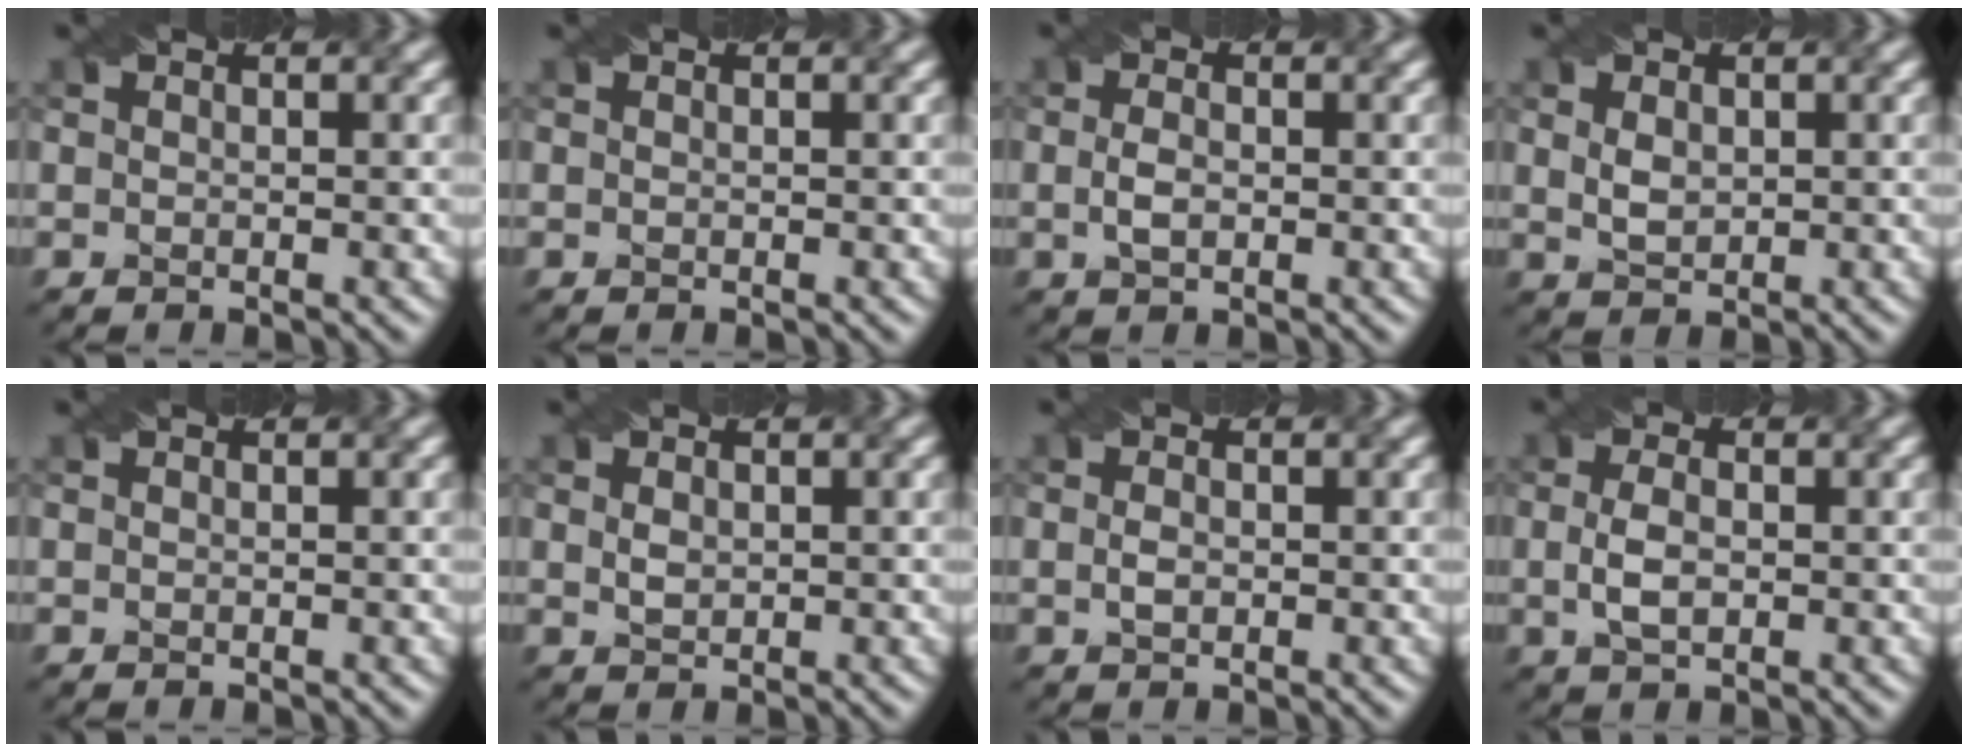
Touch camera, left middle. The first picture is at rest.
{"total": 0.0}
{"total": 1.7, "force": [-0.3, 0.8, 1.4], "torque": [-0.036, 0.001, -0.004]}
{"total": 1.8, "force": [0.3, 1.2, 1.3], "torque": [-0.031, 0.002, 0.012]}
{"total": 0.0}
{"total": 1.2, "force": [0.2, 0.8, 0.8], "torque": [-0.020, 0.001, 0.009]}
{"total": 1.0, "force": [-0.2, 0.6, 0.8], "torque": [-0.024, 0.002, -0.003]}
{"total": 2.5, "force": [-0.2, 1.3, 2.1], "torque": [-0.052, 0.001, -0.001]}